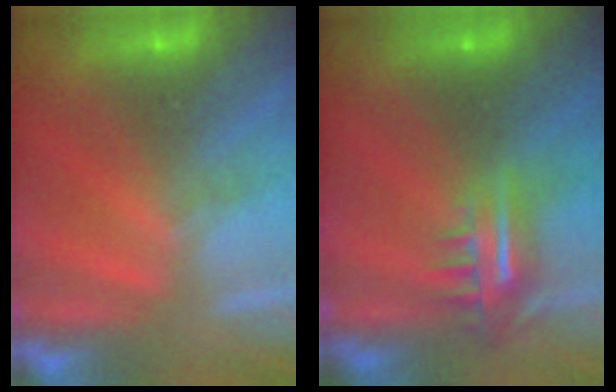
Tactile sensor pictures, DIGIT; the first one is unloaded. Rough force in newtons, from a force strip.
{"total": 8.1}